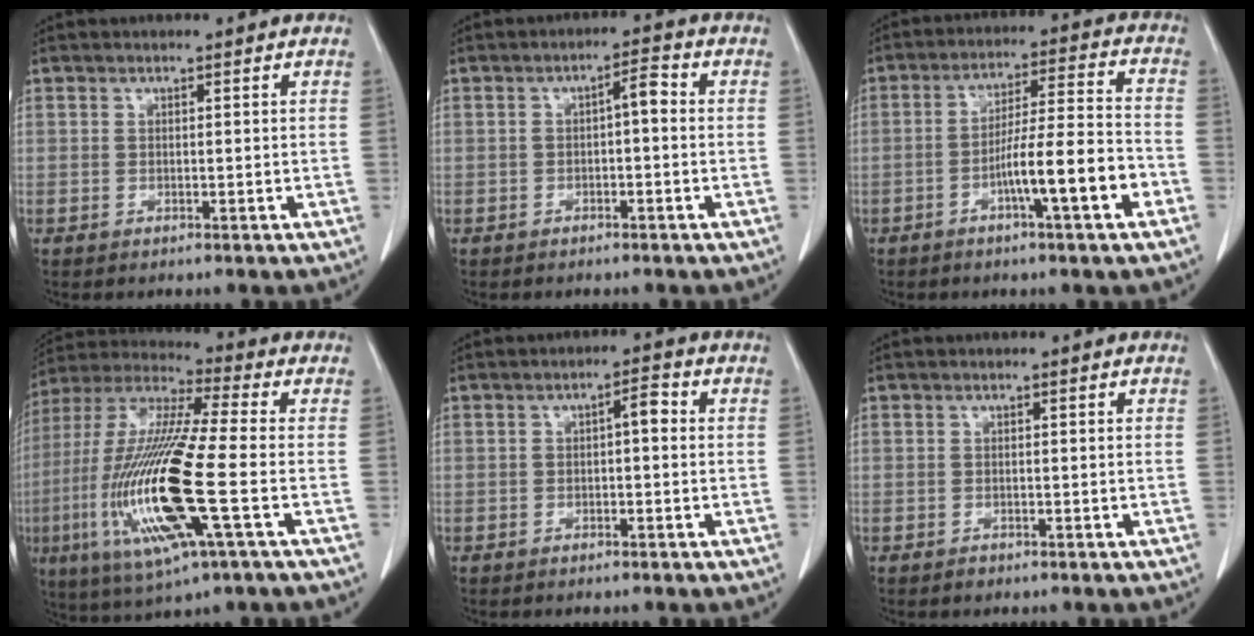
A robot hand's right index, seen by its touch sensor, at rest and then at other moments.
{"total": 3.0, "force": [-0.1, 0.9, 2.9], "torque": [-0.044, 0.015, -0.003]}
{"total": 10.6, "force": [-4.4, 0.2, 9.6], "torque": [-0.158, 0.009, -0.074]}
{"total": 20.4, "force": [-4.8, 1.7, 19.8], "torque": [-0.431, -0.022, -0.092]}
{"total": 2.7, "force": [0.1, 0.9, 2.5], "torque": [-0.037, 0.014, 0.000]}
{"total": 0.7, "force": [-0.5, 0.5, 0.1], "torque": [-0.002, 0.001, -0.009]}